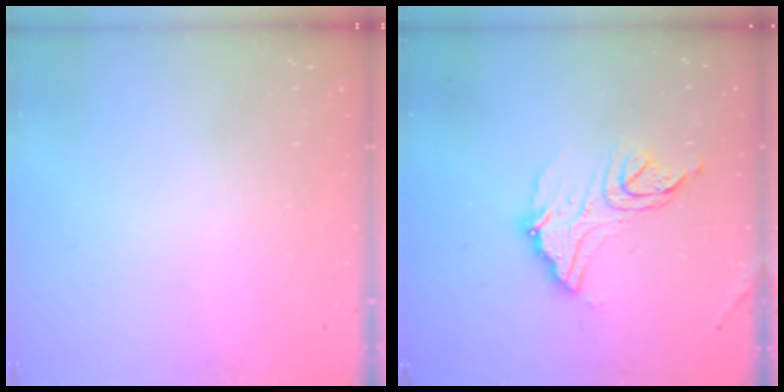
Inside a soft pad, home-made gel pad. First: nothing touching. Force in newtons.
{"total": 12.8, "press": 12.8, "slide": 0.7}